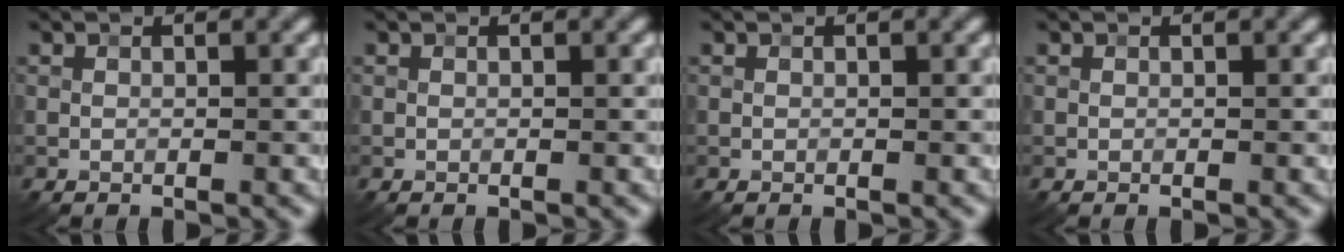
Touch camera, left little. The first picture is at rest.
{"total": 0.0}
{"total": 0.0}
{"total": 0.0}